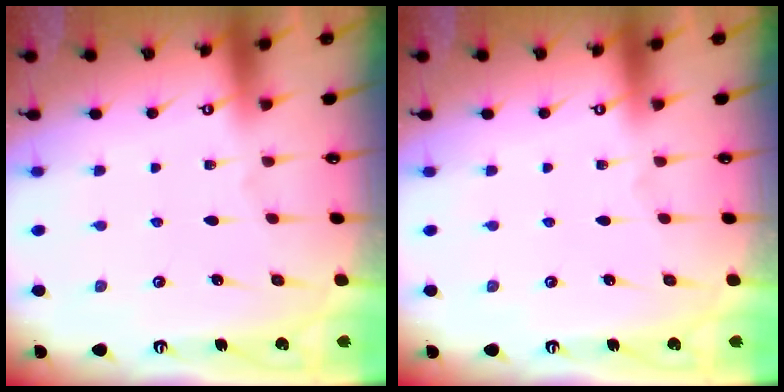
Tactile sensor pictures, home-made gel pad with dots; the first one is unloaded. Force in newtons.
{"total": 0.0}